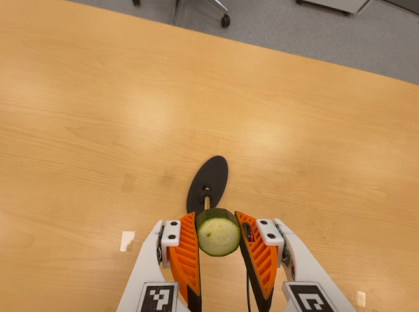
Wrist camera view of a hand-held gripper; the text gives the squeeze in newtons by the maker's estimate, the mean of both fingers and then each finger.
{"total": 11.6, "left": 12.8, "right": 10.3}